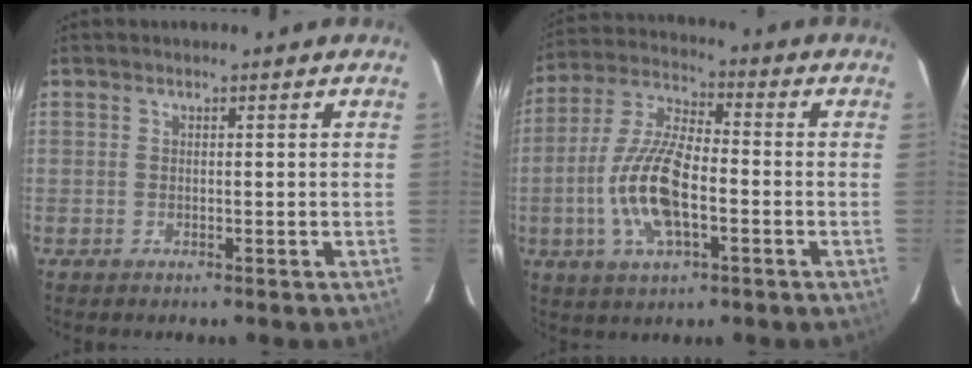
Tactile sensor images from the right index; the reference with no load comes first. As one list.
[{"total": 14.2, "force": [-3.5, 5.5, 12.6], "torque": [-0.268, 0.000, -0.070]}]